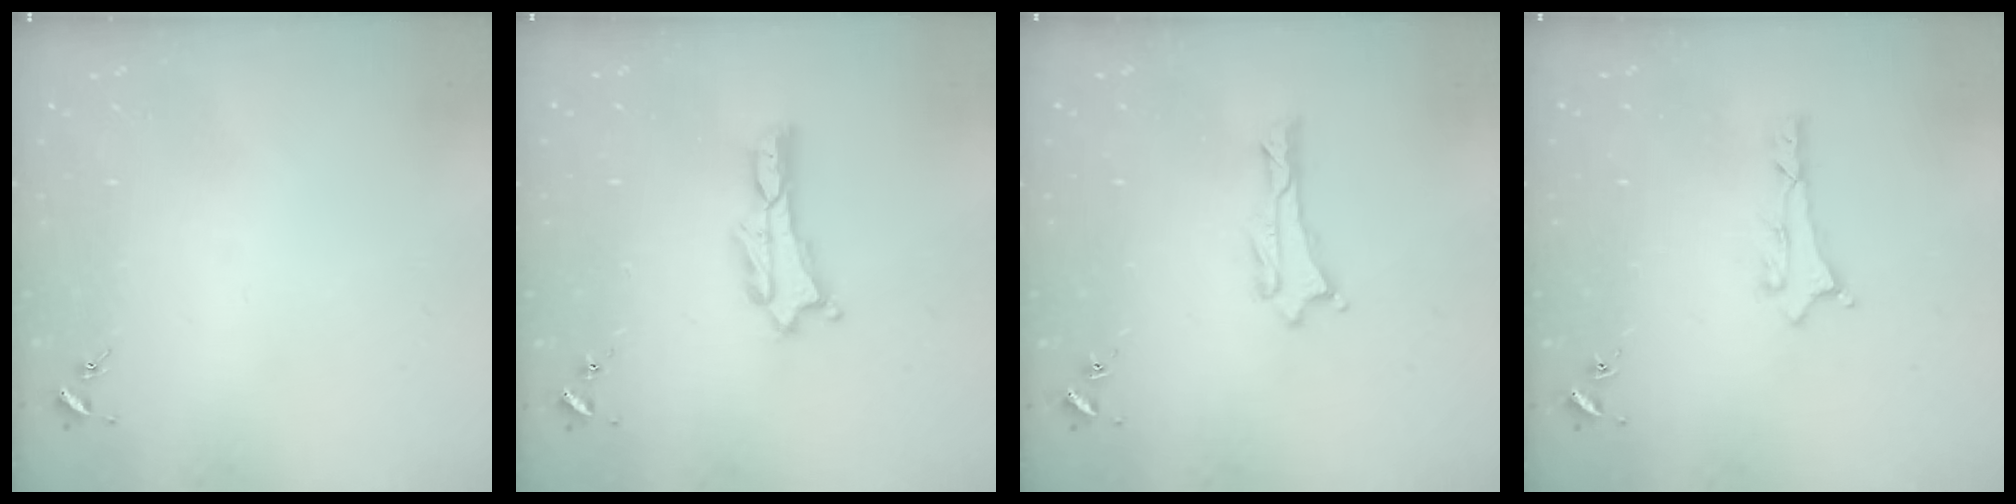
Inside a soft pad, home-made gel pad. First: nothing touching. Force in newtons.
{"total": 0.8, "press": 0.7, "slide": 0.2}
{"total": 0.0}
{"total": 0.8, "press": 0.8, "slide": 0.2}